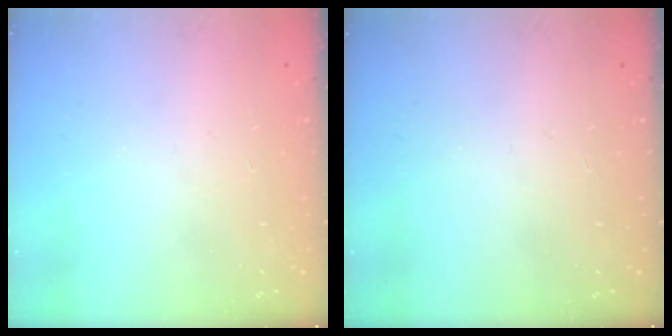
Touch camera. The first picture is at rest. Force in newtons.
{"total": 0.0}